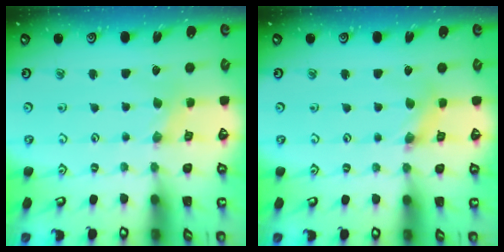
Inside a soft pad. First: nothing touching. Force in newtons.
{"total": 1.5, "press": 1.4, "slide": 0.3}